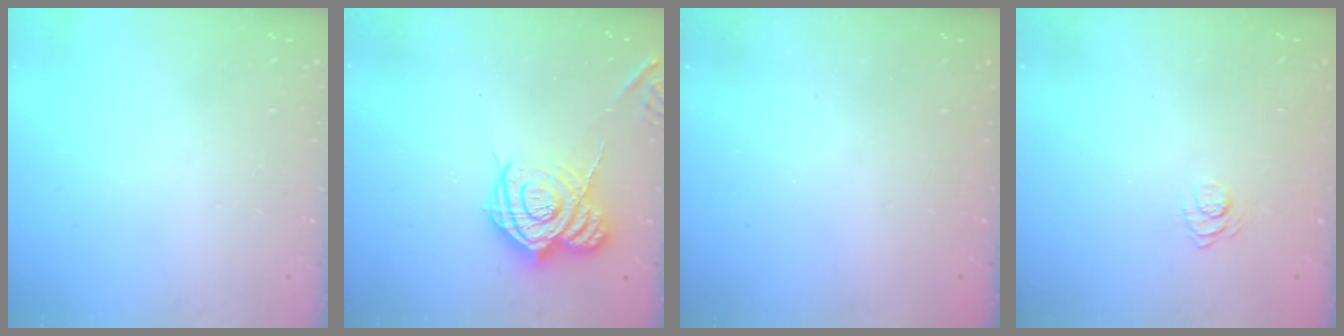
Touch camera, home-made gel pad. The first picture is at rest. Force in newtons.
{"total": 13.3, "press": 13.3, "slide": 0.9}
{"total": 2.4, "press": 2.3, "slide": 0.8}
{"total": 2.1, "press": 1.6, "slide": 1.3}